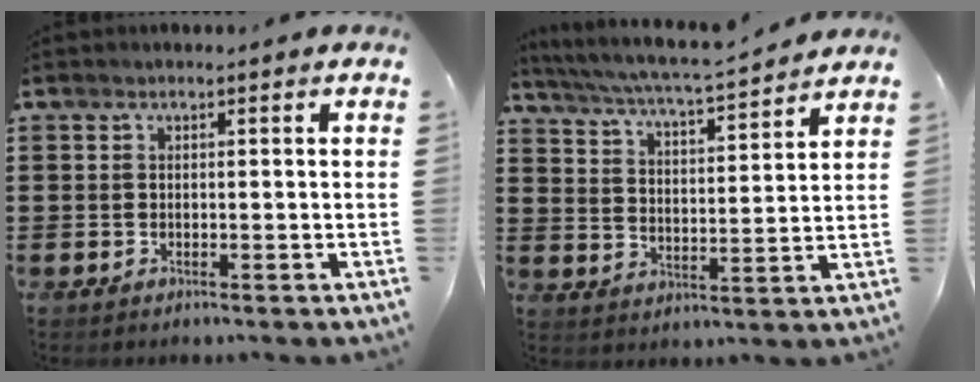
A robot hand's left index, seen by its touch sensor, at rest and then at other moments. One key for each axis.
{"total": 5.3, "fx": 4.9, "fy": -0.3, "fz": 2.1, "tx": -0.062, "ty": -0.036, "tz": 0.078}